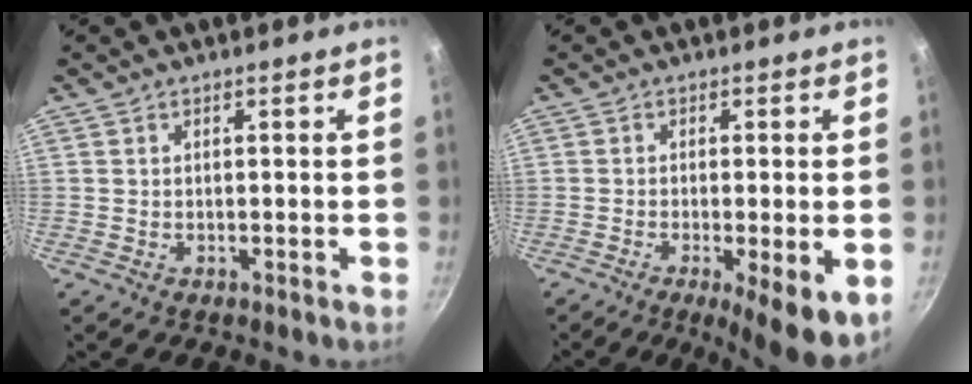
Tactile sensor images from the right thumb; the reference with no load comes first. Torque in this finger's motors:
{"motor_torque": [0.03, 0.52, 0.05, -0.05, 0.10]}